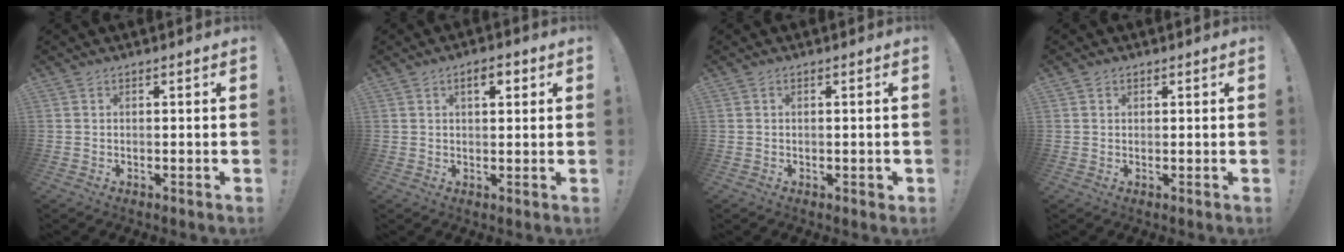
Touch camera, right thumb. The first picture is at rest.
{"total": 4.3, "force": [1.9, 1.8, 3.4], "torque": [-0.041, -0.006, 0.026]}
{"total": 1.1, "force": [0.1, 0.7, 0.9], "torque": [-0.008, 0.000, 0.001]}
{"total": 1.1, "force": [0.6, 0.9, 0.2], "torque": [0.005, -0.003, 0.011]}